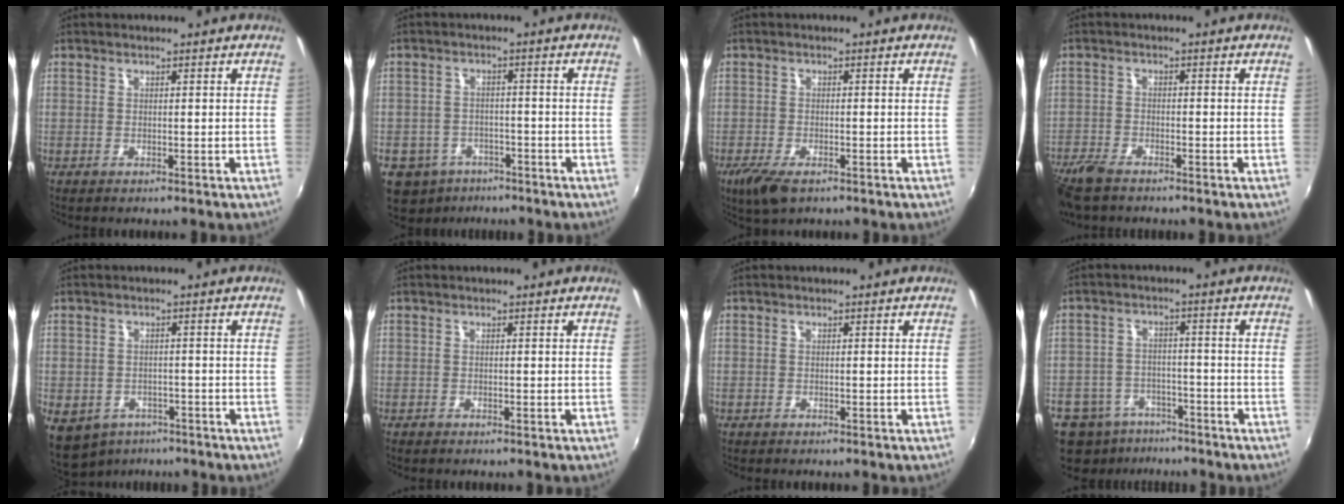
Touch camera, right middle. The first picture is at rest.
{"total": 10.3, "force": [-6.5, 7.3, 3.5], "torque": [-0.105, -0.002, -0.094]}
{"total": 5.7, "force": [-3.7, 2.1, 3.8], "torque": [-0.092, -0.021, -0.067]}
{"total": 7.2, "force": [-5.8, 2.3, 3.6], "torque": [-0.101, -0.026, -0.116]}
{"total": 9.2, "force": [-5.8, 6.2, 3.4], "torque": [-0.092, -0.022, -0.079]}
{"total": 0.6, "force": [-0.6, 0.2, 0.1], "torque": [-0.004, -0.003, -0.014]}
{"total": 0.7, "force": [-0.6, 0.4, 0.0], "torque": [-0.002, 0.000, -0.012]}
{"total": 11.2, "force": [-7.8, 6.8, 4.0], "torque": [-0.118, -0.001, -0.121]}